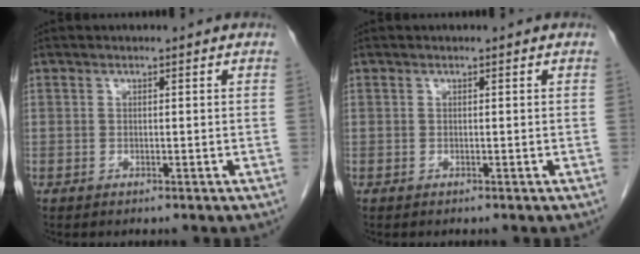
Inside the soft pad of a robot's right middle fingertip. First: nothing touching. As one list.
[{"total": 0.0}]